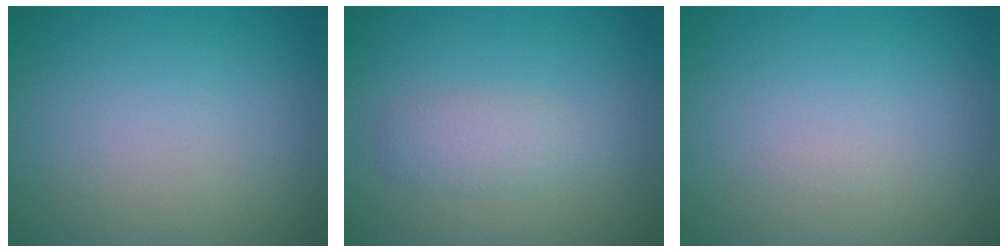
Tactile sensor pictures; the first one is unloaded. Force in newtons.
{"total": 2.1, "press": 2.1, "slide": 0.0}
{"total": 0.0}